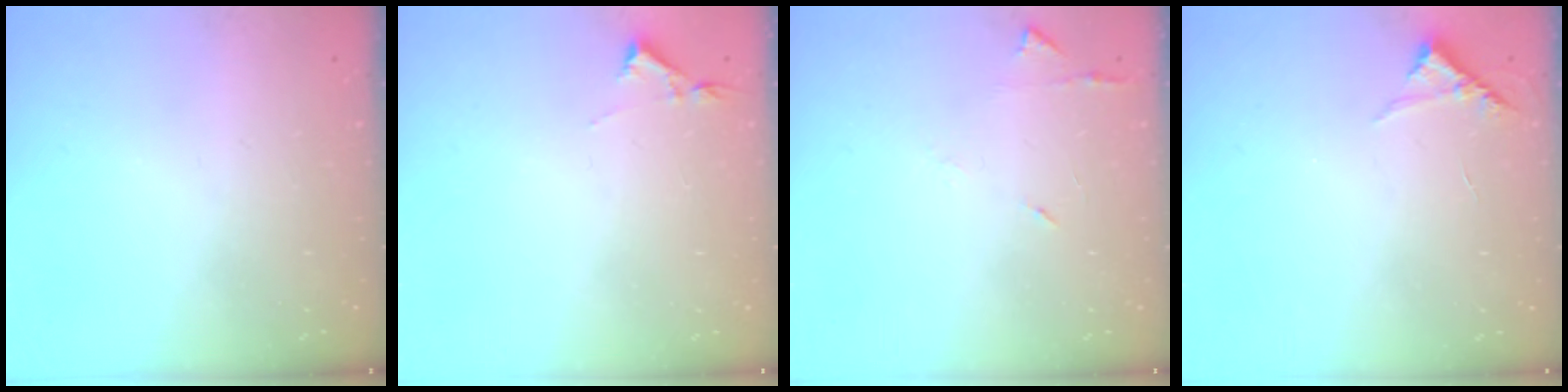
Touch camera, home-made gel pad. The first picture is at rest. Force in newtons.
{"total": 2.9, "press": 2.9, "slide": 0.5}
{"total": 5.8, "press": 5.8, "slide": 0.7}
{"total": 5.0, "press": 5.0, "slide": 0.4}